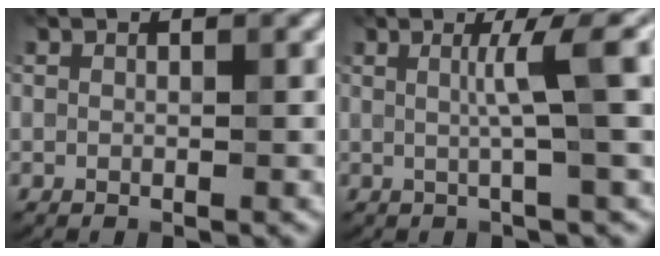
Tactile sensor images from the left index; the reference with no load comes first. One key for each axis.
{"total": 4.3, "fx": 0.7, "fy": 0.1, "fz": 4.2, "tx": -0.067, "ty": 0.013, "tz": 0.008}